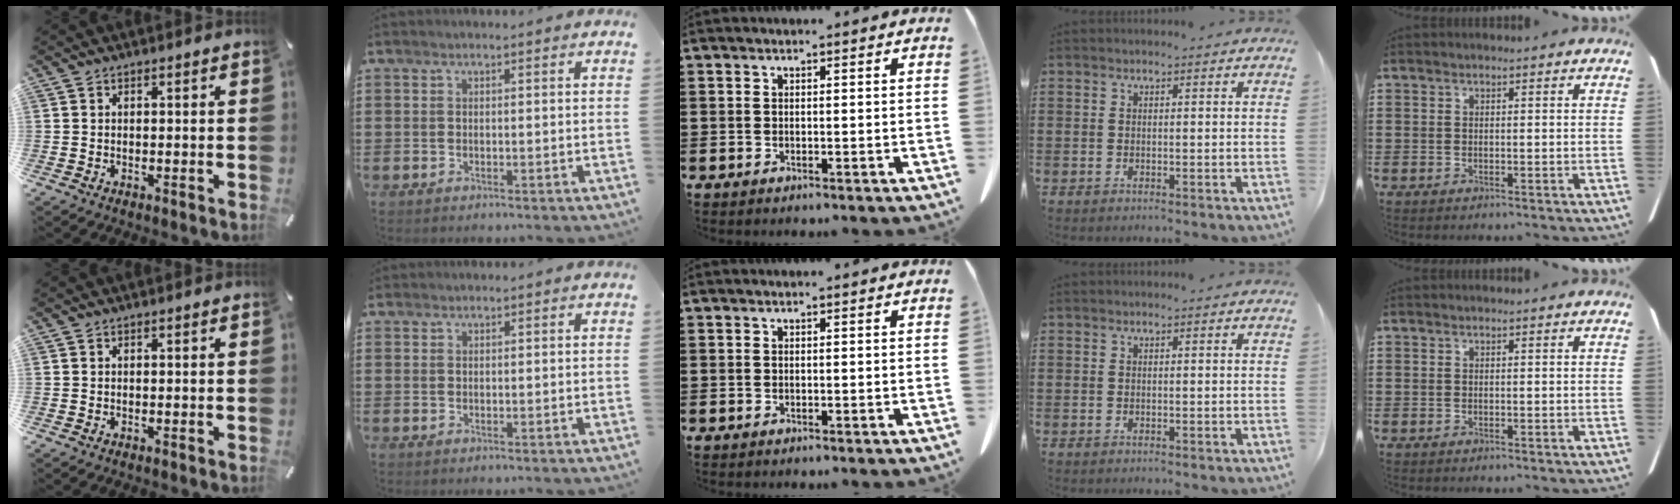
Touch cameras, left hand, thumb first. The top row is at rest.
{"index": {"total": 0.5, "force": [0.5, 0.2, 0.0], "torque": [-0.002, 0.001, 0.010]}}